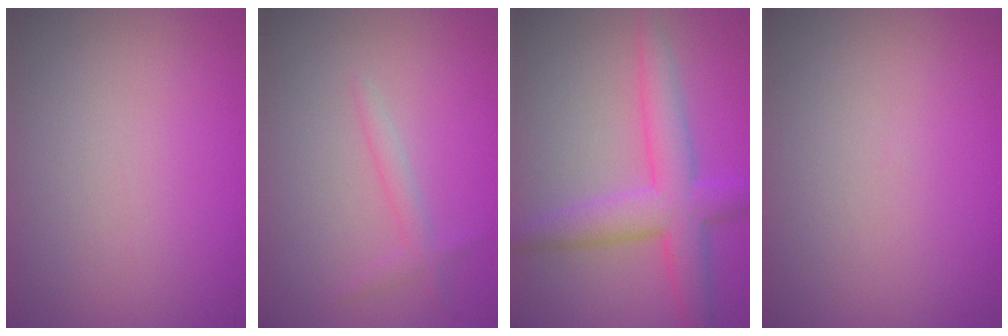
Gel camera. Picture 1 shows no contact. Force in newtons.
{"total": 1.3, "press": 1.3, "slide": 0.1}
{"total": 5.5, "press": 5.5, "slide": 0.0}
{"total": 0.0}